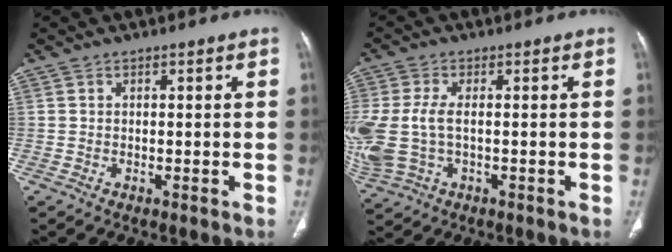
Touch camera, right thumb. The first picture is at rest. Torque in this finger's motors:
{"motor_torque": [0.09, 0.10, 1.59, 0.12, 0.34]}